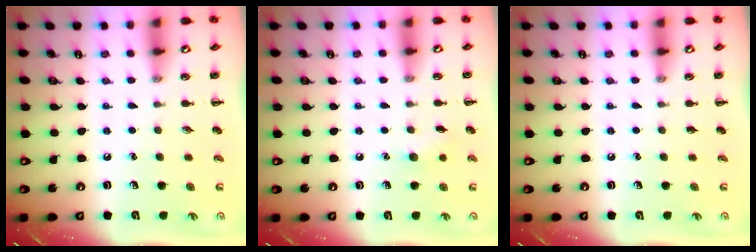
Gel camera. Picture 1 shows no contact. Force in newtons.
{"total": 5.8, "press": 5.7, "slide": 1.1}
{"total": 0.0}